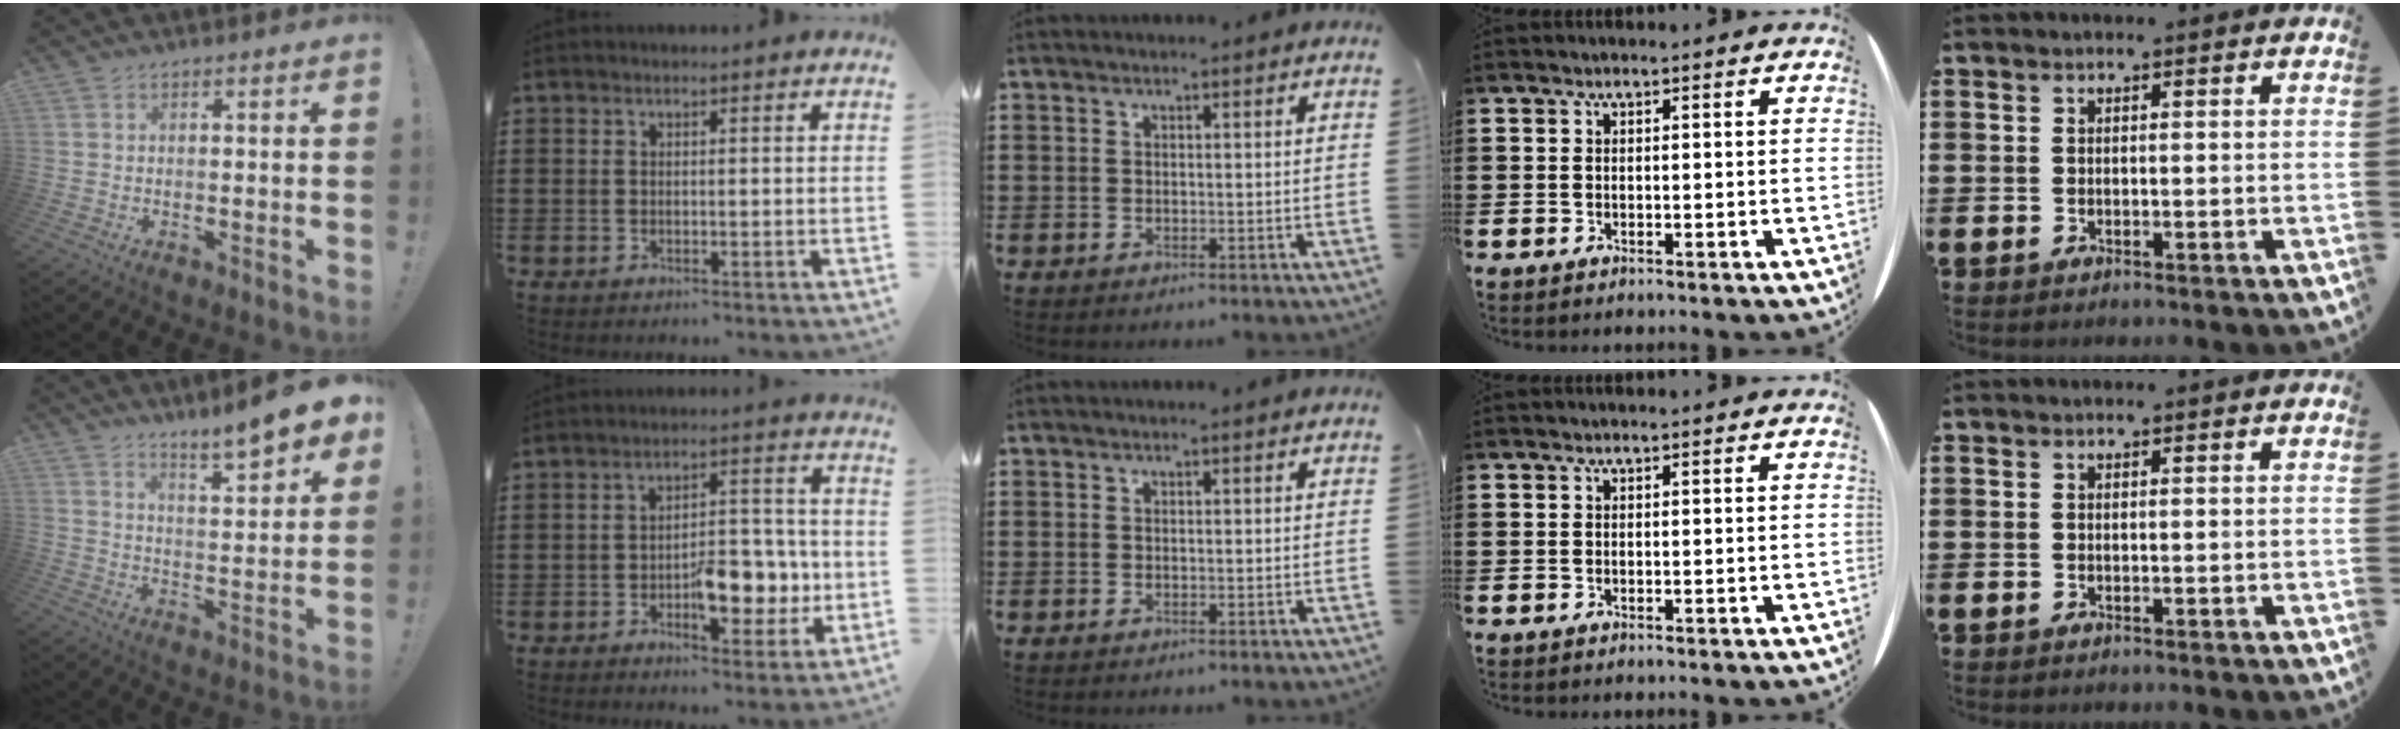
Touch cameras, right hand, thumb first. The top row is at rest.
{"thumb": {"total": 9.1, "force": [7.3, 0.1, 5.5], "torque": [-0.075, -0.063, 0.117]}, "index": {"total": 8.2, "force": [-2.3, 4.3, 6.6], "torque": [-0.084, 0.007, -0.041]}}